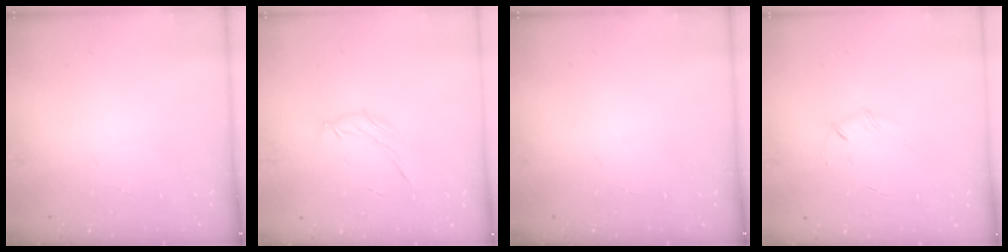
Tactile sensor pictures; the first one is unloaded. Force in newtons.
{"total": 6.6, "press": 6.6, "slide": 0.9}
{"total": 0.0}
{"total": 3.5, "press": 3.4, "slide": 1.0}